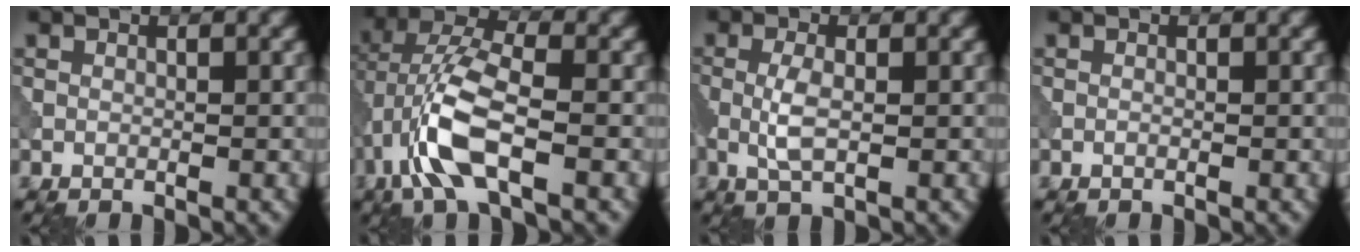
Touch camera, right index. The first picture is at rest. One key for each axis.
{"total": 7.5, "fx": -2.5, "fy": 2.8, "fz": 6.5, "tx": -0.150, "ty": 0.012, "tz": -0.058}
{"total": 2.5, "fx": -0.1, "fy": 0.9, "fz": 2.4, "tx": -0.057, "ty": -0.002, "tz": -0.003}
{"total": 0.0}